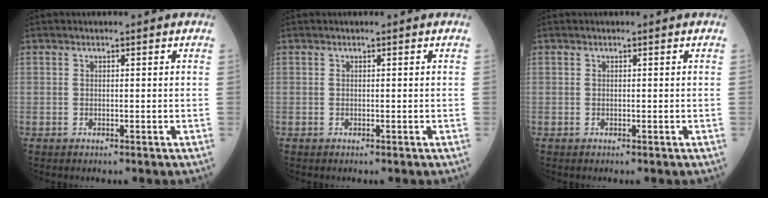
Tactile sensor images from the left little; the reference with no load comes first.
{"total": 0.0}
{"total": 0.0}